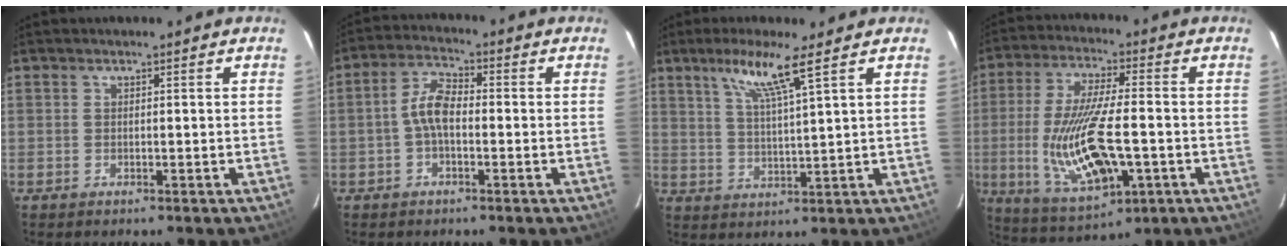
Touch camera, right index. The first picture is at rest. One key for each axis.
{"total": 5.4, "fx": -1.0, "fy": 2.6, "fz": 4.6, "tx": -0.098, "ty": 0.018, "tz": -0.021}
{"total": 7.3, "fx": 4.5, "fy": -0.5, "fz": 5.8, "tx": -0.107, "ty": 0.001, "tz": 0.086}
{"total": 17.7, "fx": -3.7, "fy": 6.4, "fz": 16.1, "tx": -0.324, "ty": -0.021, "tz": -0.050}